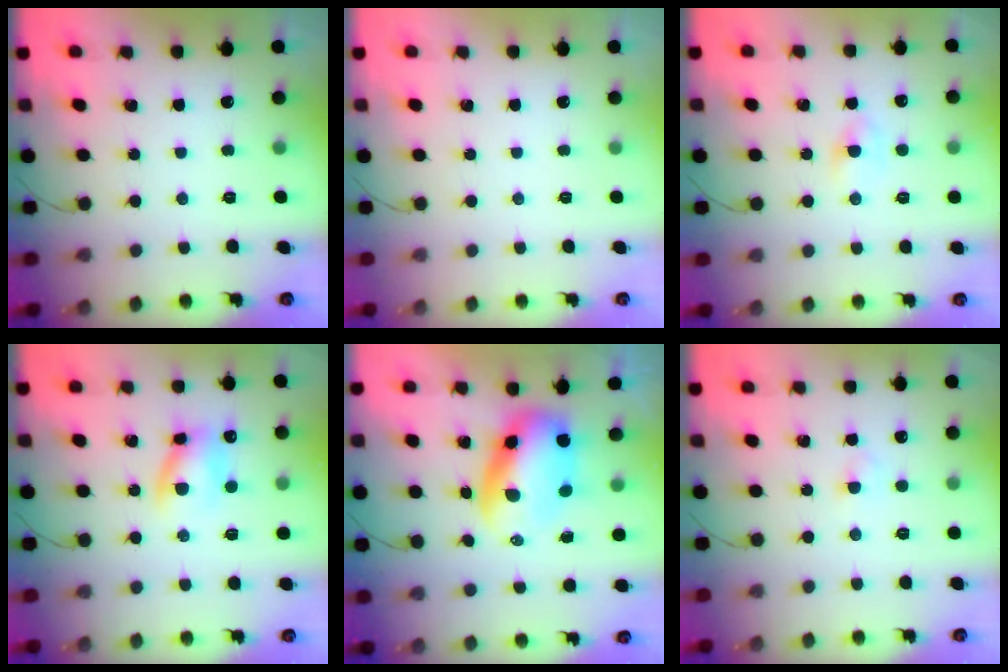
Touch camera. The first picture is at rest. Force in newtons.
{"total": 0.0}
{"total": 1.6, "press": 1.4, "slide": 0.8}
{"total": 9.1, "press": 8.9, "slide": 1.7}
{"total": 7.3, "press": 7.1, "slide": 1.9}
{"total": 2.6, "press": 2.4, "slide": 1.0}